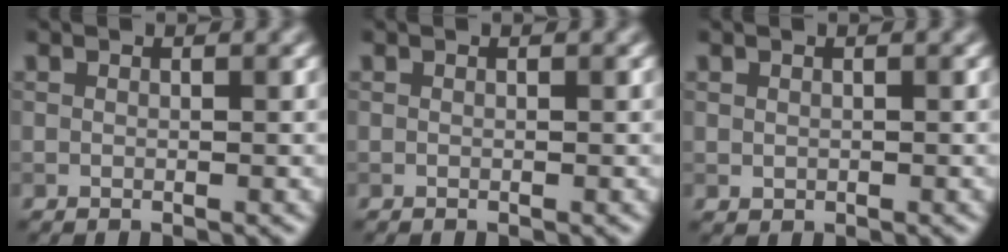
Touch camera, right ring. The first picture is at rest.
{"total": 0.0}
{"total": 0.5, "force": [0.1, 0.5, 0.1], "torque": [0.003, -0.003, 0.003]}